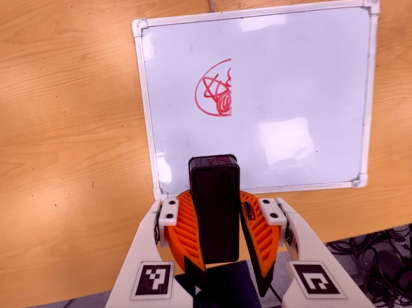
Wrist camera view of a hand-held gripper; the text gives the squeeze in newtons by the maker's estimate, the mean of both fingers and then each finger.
{"total": 10.6, "left": 10.1, "right": 11.2}